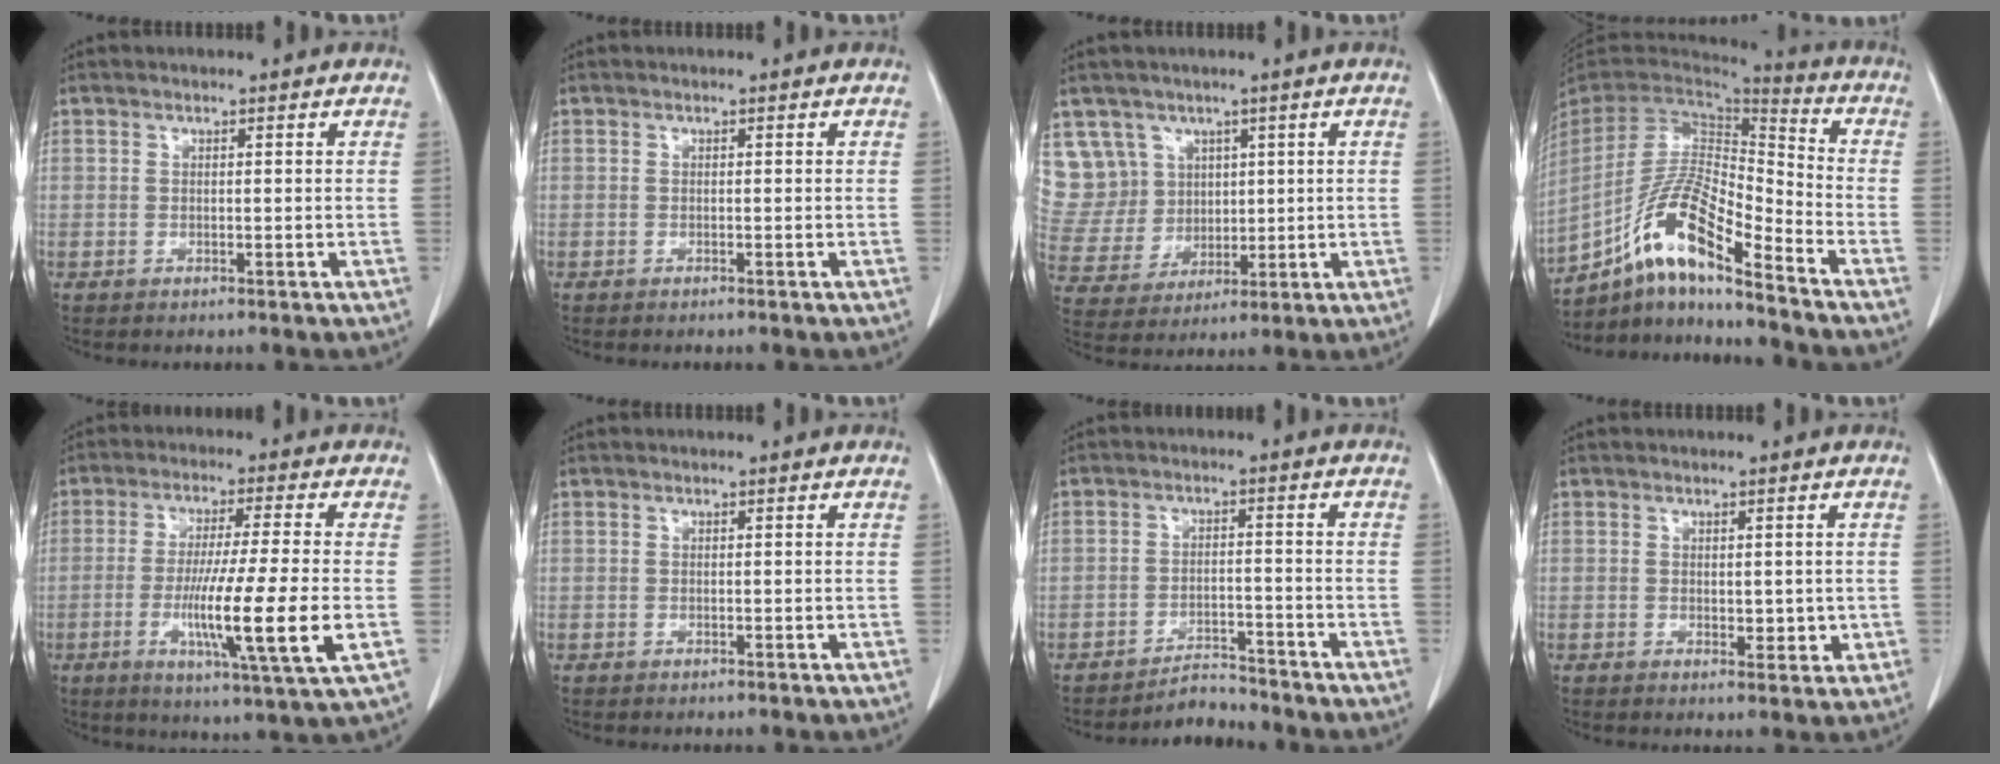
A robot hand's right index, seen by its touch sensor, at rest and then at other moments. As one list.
[{"total": 0.0}, {"total": 10.0, "force": [5.1, 8.6, 0.8], "torque": [-0.034, 0.040, 0.119]}, {"total": 16.0, "force": [-10.1, 2.5, 12.1], "torque": [-0.240, 0.001, -0.185]}, {"total": 14.1, "force": [-3.0, -0.9, 13.8], "torque": [-0.247, -0.031, -0.056]}, {"total": 0.0}, {"total": 3.7, "force": [-3.7, 0.5, -0.5], "torque": [0.007, -0.003, -0.058]}, {"total": 2.5, "force": [0.1, 1.6, 1.9], "torque": [-0.019, -0.006, 0.006]}]